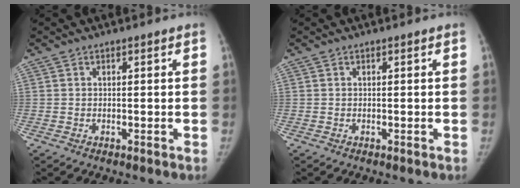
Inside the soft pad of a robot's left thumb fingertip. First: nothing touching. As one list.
[{"total": 0.0}]